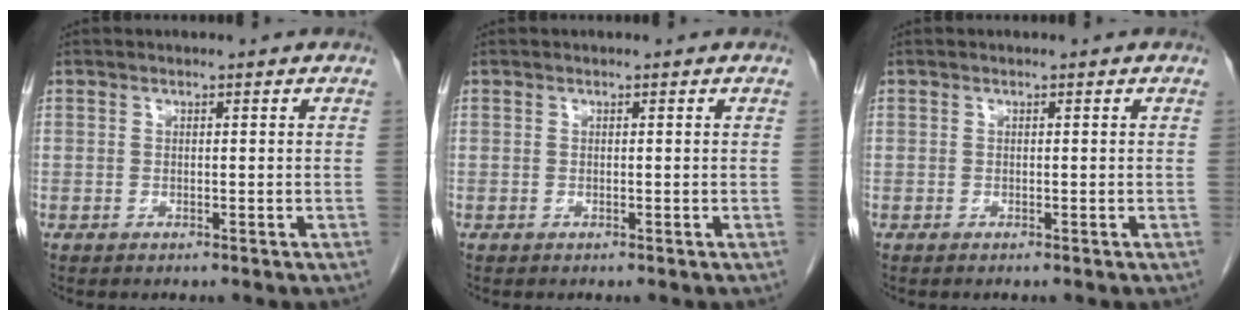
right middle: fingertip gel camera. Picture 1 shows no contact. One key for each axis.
{"total": 0.0}
{"total": 0.0}